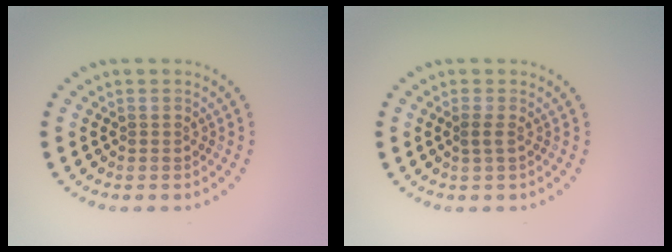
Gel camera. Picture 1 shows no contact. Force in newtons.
{"total": 0.8, "press": 0.7, "slide": 0.3}